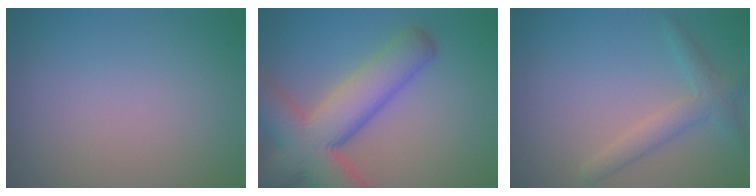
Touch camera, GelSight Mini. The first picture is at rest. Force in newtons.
{"total": 9.5, "press": 9.5, "slide": 0.6}
{"total": 2.4, "press": 2.4, "slide": 0.2}